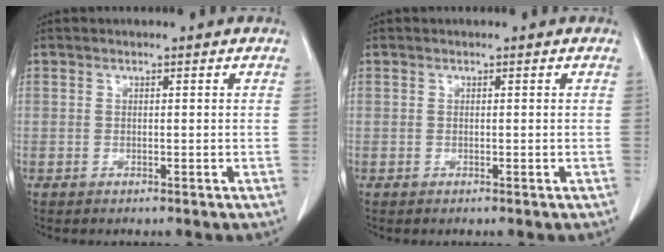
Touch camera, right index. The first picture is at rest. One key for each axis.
{"total": 0.0}